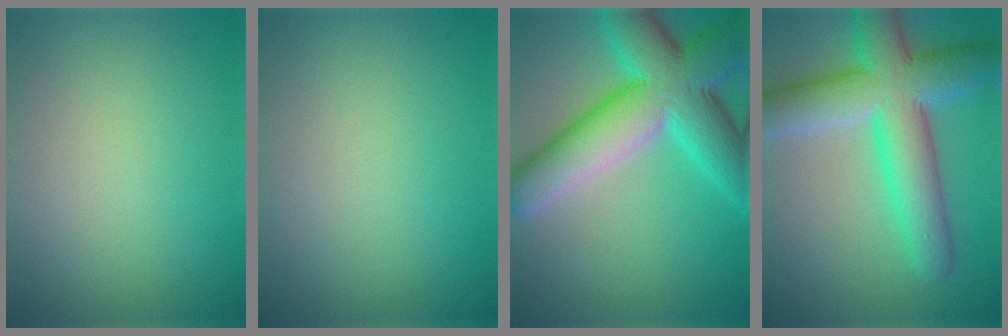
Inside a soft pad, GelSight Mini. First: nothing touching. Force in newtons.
{"total": 0.0}
{"total": 11.6, "press": 11.6, "slide": 0.1}
{"total": 9.9, "press": 9.9, "slide": 0.6}